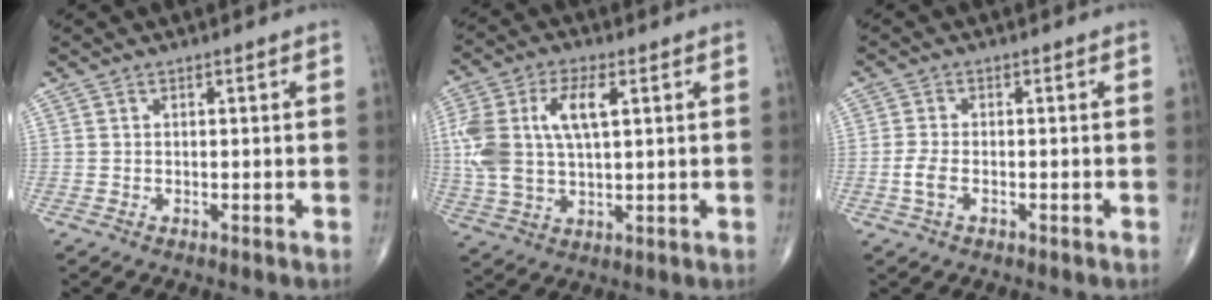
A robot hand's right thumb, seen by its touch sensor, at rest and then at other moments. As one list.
[{"total": 13.8, "force": [3.0, 6.9, 11.6], "torque": [-0.257, 0.012, 0.062]}, {"total": 3.0, "force": [-1.0, 1.6, 2.4], "torque": [-0.056, 0.007, -0.021]}]